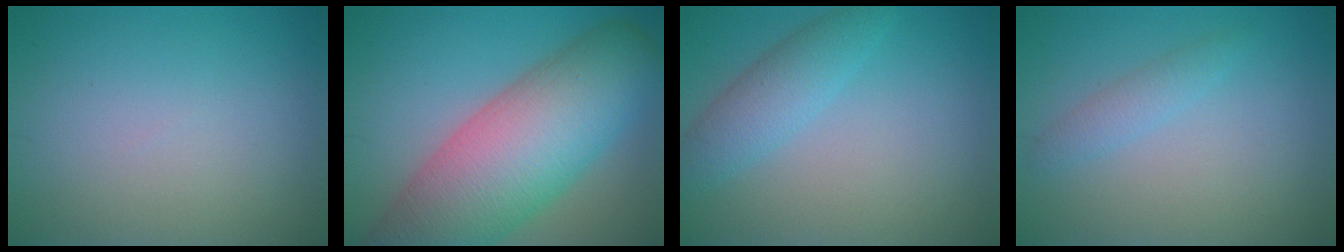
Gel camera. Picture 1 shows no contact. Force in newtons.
{"total": 13.3, "press": 13.3, "slide": 0.6}
{"total": 3.3, "press": 3.3, "slide": 0.2}
{"total": 1.7, "press": 1.6, "slide": 0.0}